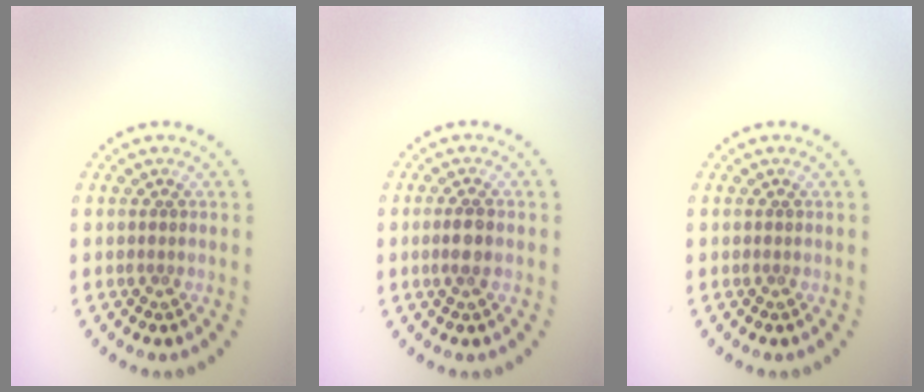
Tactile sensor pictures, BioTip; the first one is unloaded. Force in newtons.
{"total": 1.8, "press": 1.7, "slide": 0.7}
{"total": 0.0}